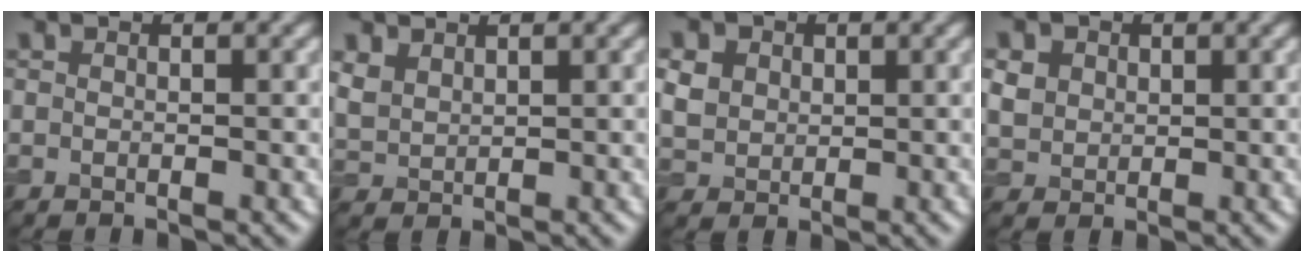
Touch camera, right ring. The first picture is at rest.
{"total": 2.5, "force": [1.7, 1.5, 1.1], "torque": [-0.035, 0.003, 0.041]}
{"total": 4.6, "force": [1.7, 3.6, 2.2], "torque": [-0.071, 0.013, 0.029]}
{"total": 3.9, "force": [1.5, 3.2, 1.7], "torque": [-0.058, 0.010, 0.032]}